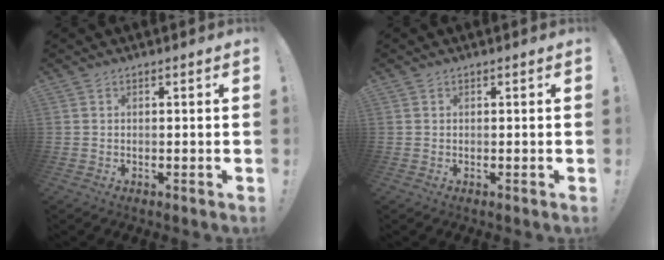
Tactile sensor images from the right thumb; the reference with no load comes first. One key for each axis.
{"total": 0.0}